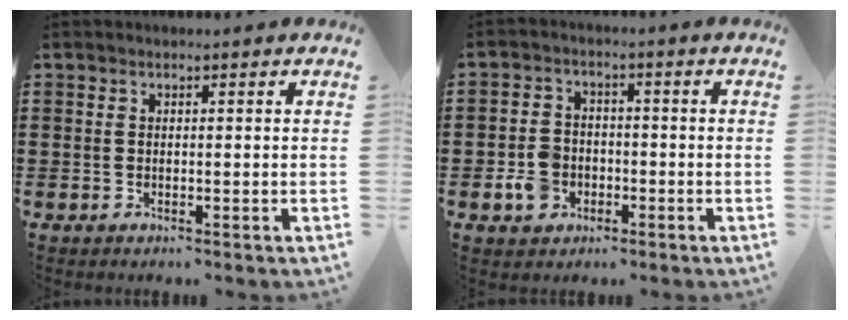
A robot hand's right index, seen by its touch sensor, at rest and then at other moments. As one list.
[{"total": 5.1, "force": [-1.8, 4.0, 2.6], "torque": [-0.061, 0.008, -0.035]}]